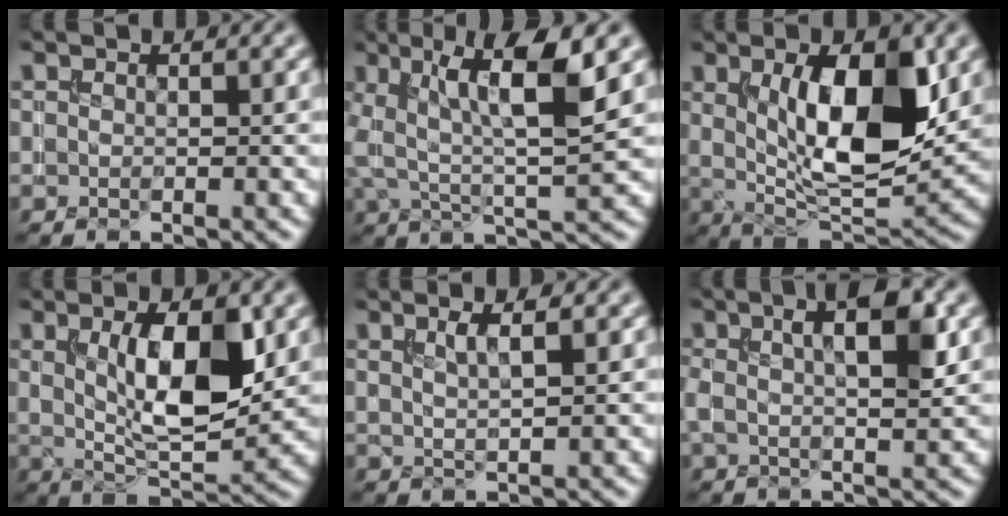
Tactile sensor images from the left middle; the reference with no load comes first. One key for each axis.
{"total": 8.3, "fx": 2.3, "fy": 2.1, "fz": 7.6, "tx": -0.139, "ty": 0.004, "tz": 0.037}
{"total": 10.0, "fx": 2.0, "fy": 3.8, "fz": 9.0, "tx": -0.144, "ty": -0.009, "tz": 0.039}
{"total": 7.9, "fx": 1.7, "fy": 3.0, "fz": 7.1, "tx": -0.120, "ty": -0.007, "tz": 0.033}
{"total": 2.3, "fx": 1.1, "fy": 0.5, "fz": 1.9, "tx": -0.028, "ty": 0.002, "tz": 0.018}
{"total": 5.9, "fx": 1.7, "fy": 1.7, "fz": 5.4, "tx": -0.085, "ty": 0.011, "tz": 0.023}